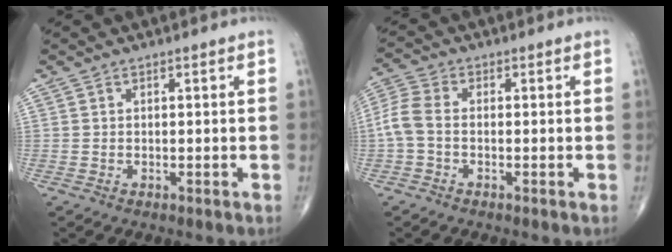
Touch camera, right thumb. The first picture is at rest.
{"total": 5.1, "force": [-0.9, 3.0, 3.9], "torque": [-0.099, 0.013, -0.029]}